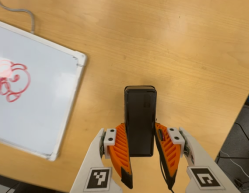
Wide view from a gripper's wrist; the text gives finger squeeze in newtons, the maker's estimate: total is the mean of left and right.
{"total": 5.2, "left": 3.5, "right": 6.9}